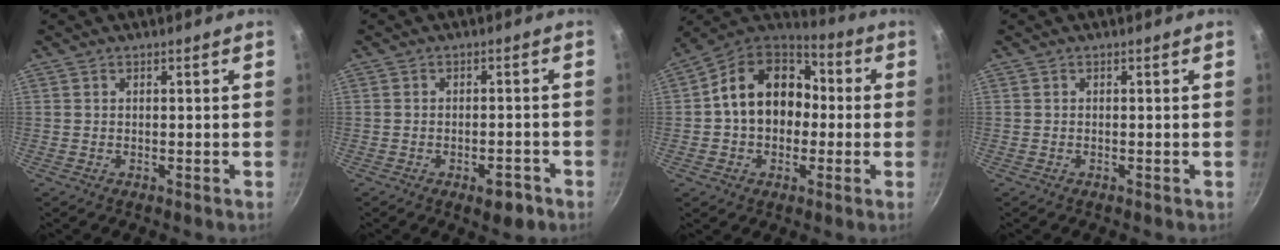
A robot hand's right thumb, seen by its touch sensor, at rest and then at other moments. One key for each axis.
{"total": 4.3, "fx": -2.5, "fy": 1.8, "fz": 3.0, "tx": -0.034, "ty": 0.012, "tz": -0.032}
{"total": 16.3, "fx": 0.2, "fy": 12.1, "fz": 10.9, "tx": -0.139, "ty": 0.040, "tz": -0.008}
{"total": 0.0}